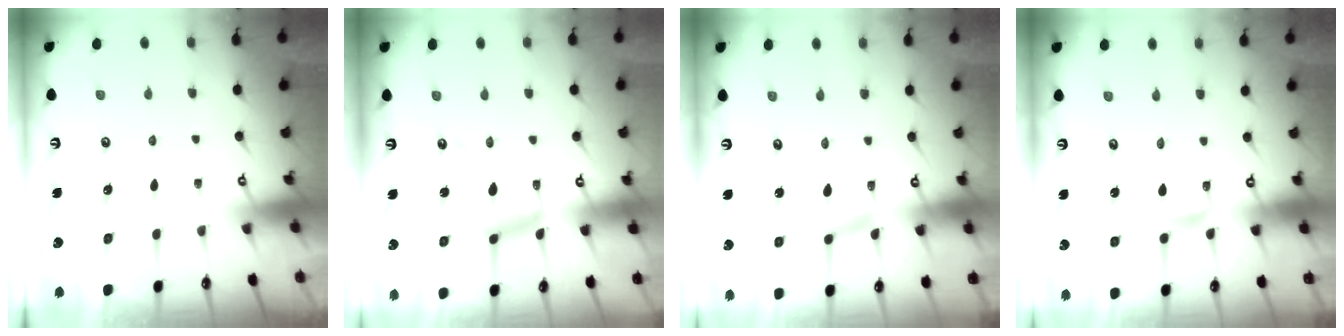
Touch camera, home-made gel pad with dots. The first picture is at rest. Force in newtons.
{"total": 10.8, "press": 10.7, "slide": 0.9}
{"total": 3.6, "press": 3.6, "slide": 0.4}
{"total": 1.4, "press": 1.4, "slide": 0.1}